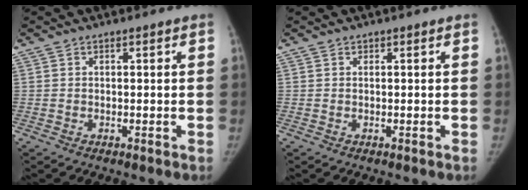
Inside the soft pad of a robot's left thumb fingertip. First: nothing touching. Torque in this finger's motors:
{"motor_torque": [0.00, 0.00, -0.09, -0.09, 0.00]}